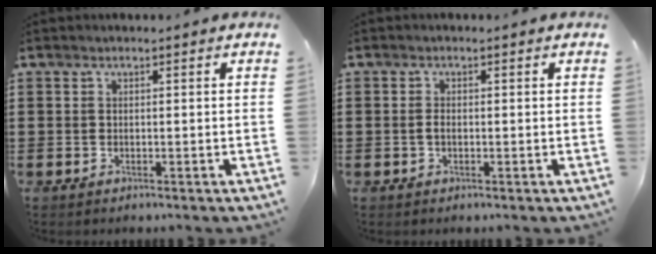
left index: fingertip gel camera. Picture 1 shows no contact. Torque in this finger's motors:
{"motor_torque": [0.43, 0.22, 0.18, 0.01]}